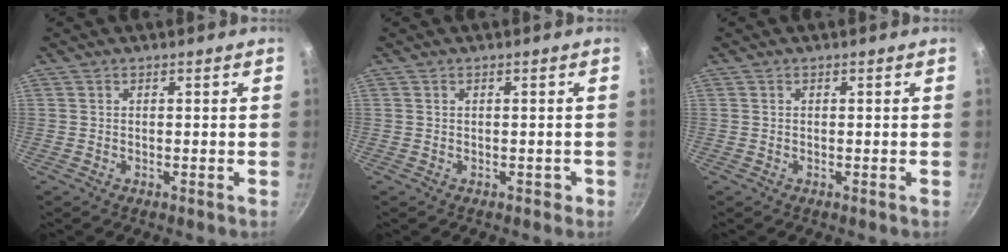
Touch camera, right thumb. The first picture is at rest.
{"total": 0.9, "force": [-0.3, 0.8, 0.5], "torque": [0.006, 0.010, 0.001]}
{"total": 0.0}